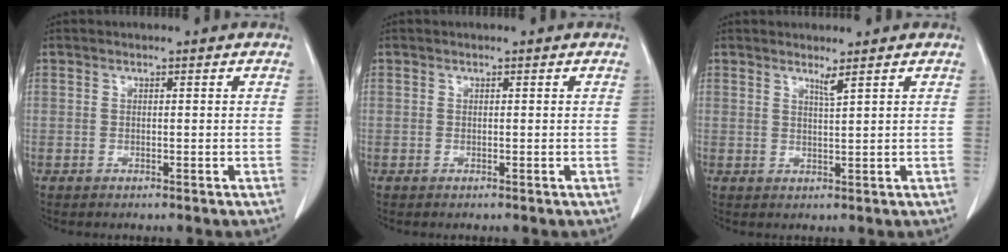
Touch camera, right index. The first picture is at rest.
{"total": 0.0}
{"total": 1.5, "force": [1.2, -0.5, 0.8], "torque": [-0.021, -0.014, 0.023]}